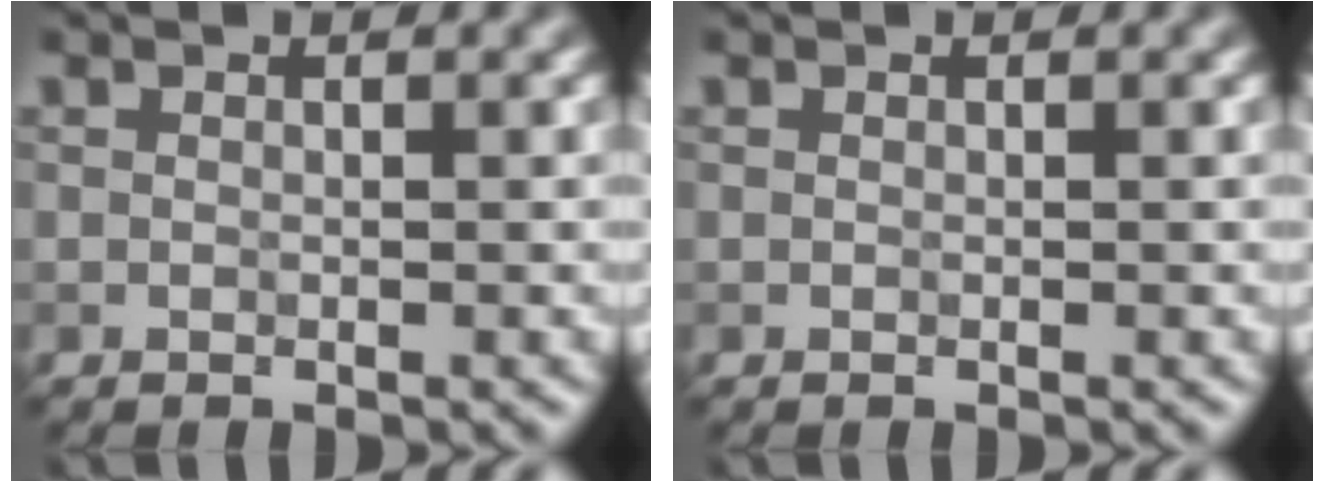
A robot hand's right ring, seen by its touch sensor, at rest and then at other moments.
{"total": 0.0}